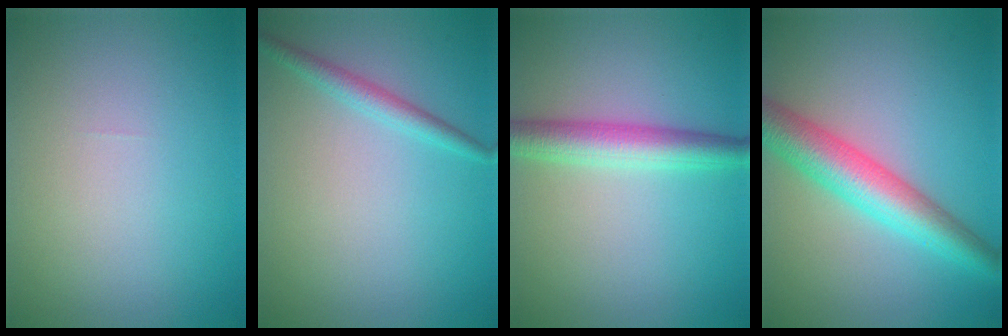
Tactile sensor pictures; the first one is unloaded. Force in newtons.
{"total": 1.8, "press": 1.8, "slide": 0.0}
{"total": 4.1, "press": 4.0, "slide": 0.1}
{"total": 6.1, "press": 6.1, "slide": 0.1}